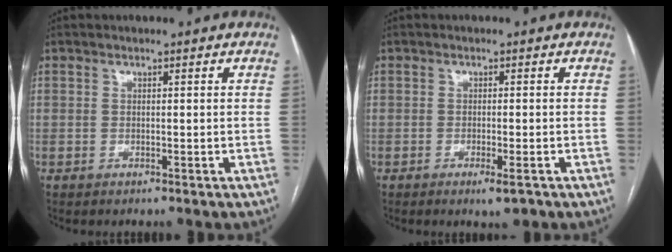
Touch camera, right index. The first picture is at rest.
{"total": 2.3, "force": [-1.3, 0.3, 1.9], "torque": [-0.025, -0.004, -0.018]}